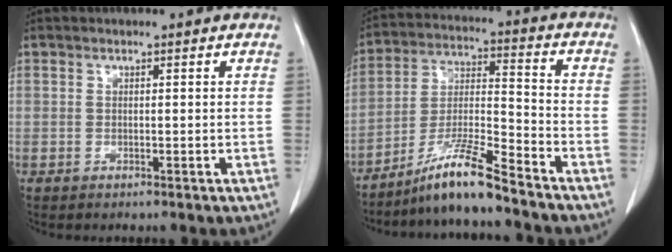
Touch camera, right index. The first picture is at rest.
{"total": 10.8, "force": [-8.5, -0.4, 6.6], "torque": [-0.132, -0.016, -0.161]}